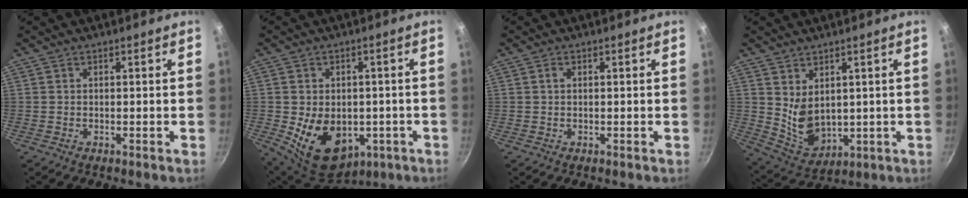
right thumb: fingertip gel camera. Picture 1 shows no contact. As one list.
[{"total": 14.3, "force": [-3.3, 10.1, 9.6], "torque": [-0.131, -0.003, -0.026]}, {"total": 0.9, "force": [0.2, 0.6, 0.5], "torque": [-0.009, 0.003, 0.003]}, {"total": 7.8, "force": [2.3, 5.4, 5.2], "torque": [-0.074, -0.034, 0.064]}]